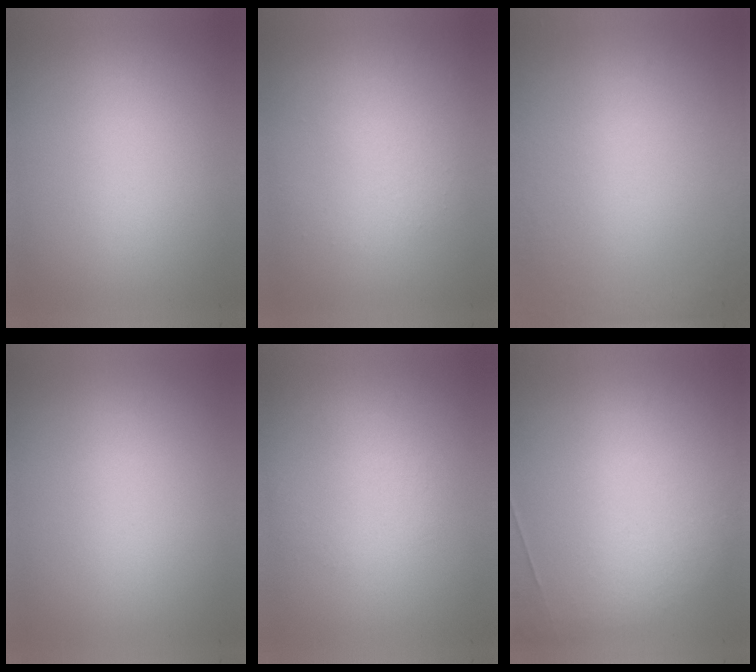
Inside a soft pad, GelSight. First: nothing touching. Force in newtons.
{"total": 1.1}
{"total": 6.9}
{"total": 0.0}
{"total": 1.2}
{"total": 2.6}